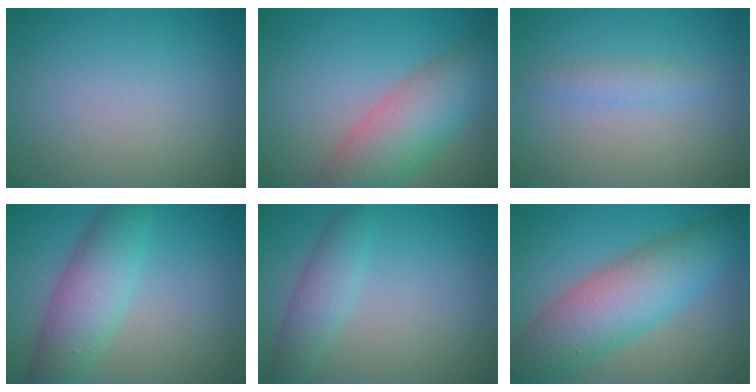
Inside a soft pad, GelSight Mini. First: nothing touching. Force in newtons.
{"total": 7.7, "press": 7.7, "slide": 0.4}
{"total": 1.6, "press": 1.6, "slide": 0.1}
{"total": 6.0, "press": 6.0, "slide": 0.3}
{"total": 2.9, "press": 2.9, "slide": 0.2}
{"total": 8.6, "press": 8.6, "slide": 0.2}